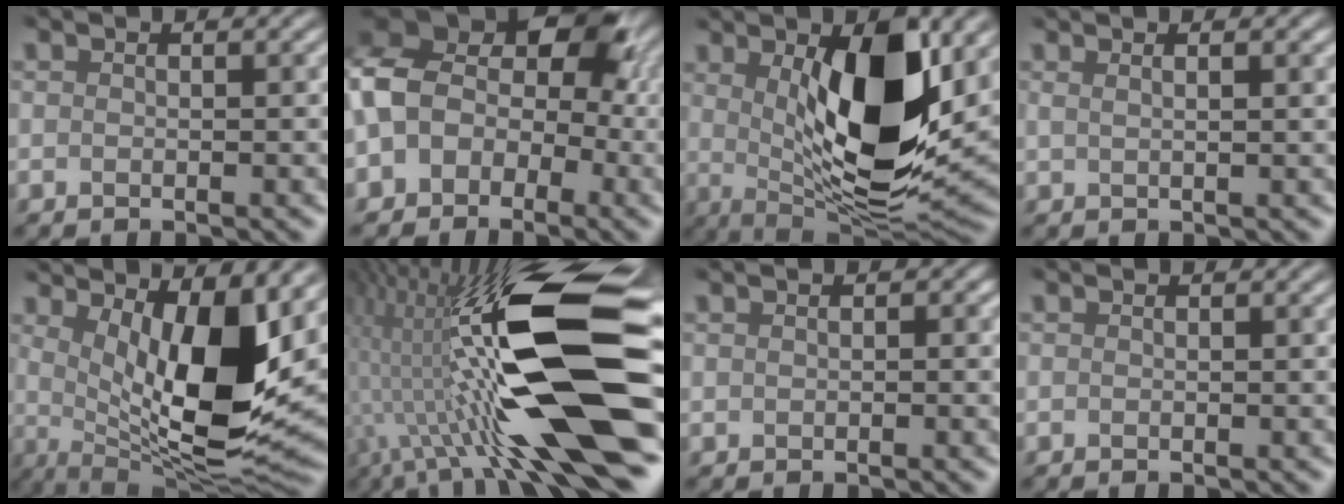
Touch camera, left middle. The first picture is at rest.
{"total": 6.3, "force": [-0.7, 5.1, 3.6], "torque": [-0.065, 0.007, -0.035]}
{"total": 9.6, "force": [2.7, 3.0, 8.7], "torque": [-0.141, -0.015, 0.050]}
{"total": 1.9, "force": [1.4, 0.8, 1.0], "torque": [0.015, -0.005, 0.003]}
{"total": 10.6, "force": [2.9, 3.3, 9.7], "torque": [-0.143, -0.026, 0.052]}
{"total": 14.0, "force": [1.4, 3.6, 13.4], "torque": [-0.232, -0.001, 0.020]}
{"total": 0.7, "force": [0.5, 0.0, -0.4], "torque": [0.013, -0.003, 0.009]}
{"total": 0.0}